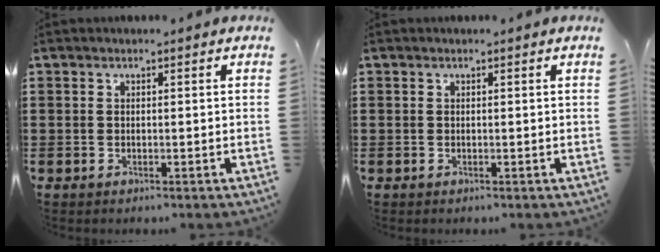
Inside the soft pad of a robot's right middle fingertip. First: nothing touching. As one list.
[{"total": 0.0}]